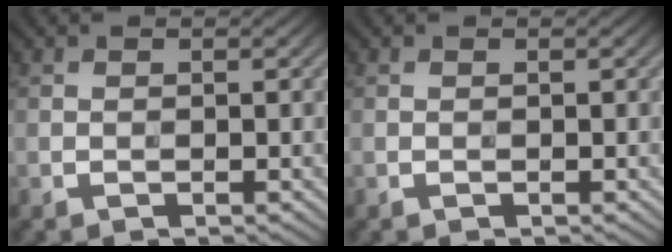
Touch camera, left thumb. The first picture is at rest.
{"total": 0.0}